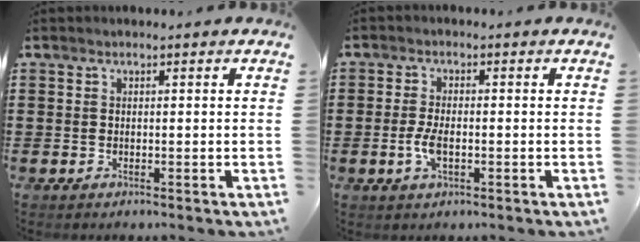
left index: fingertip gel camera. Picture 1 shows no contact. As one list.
[{"total": 3.9, "force": [-0.9, 1.6, 3.4], "torque": [-0.080, -0.003, -0.022]}]